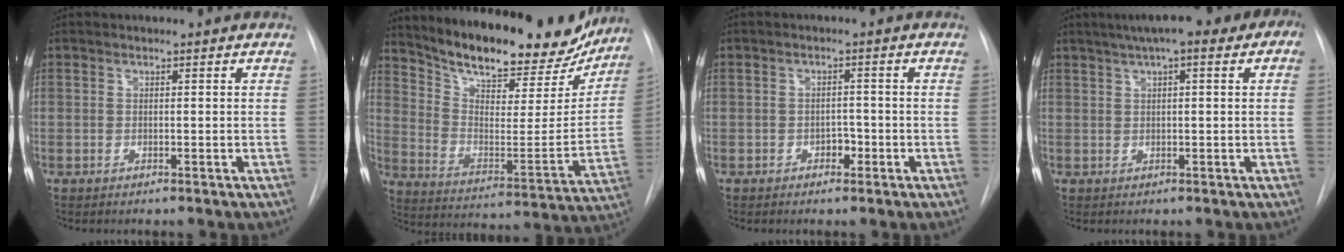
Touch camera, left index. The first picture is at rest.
{"total": 24.5, "force": [21.0, 7.4, 10.2], "torque": [-0.160, -0.023, 0.297]}
{"total": 1.9, "force": [-0.9, 1.3, 1.1], "torque": [-0.012, 0.006, -0.013]}
{"total": 9.7, "force": [5.3, 2.4, 7.8], "torque": [-0.106, 0.042, 0.063]}